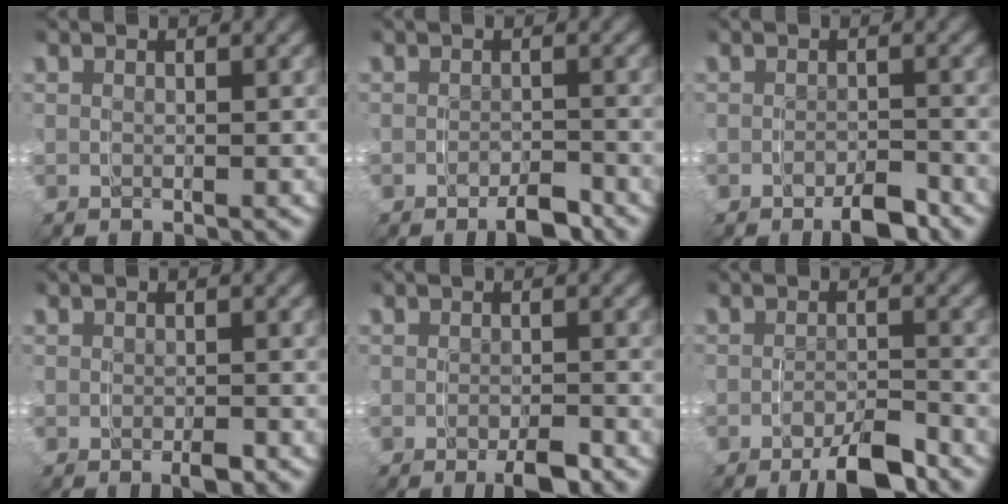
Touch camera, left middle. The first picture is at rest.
{"total": 1.5, "force": [-1.5, 0.2, 0.4], "torque": [0.000, 0.001, -0.028]}
{"total": 1.8, "force": [-1.6, 0.2, 0.7], "torque": [-0.005, 0.001, -0.031]}
{"total": 0.7, "force": [-0.6, 0.2, 0.4], "torque": [-0.005, -0.002, -0.010]}
{"total": 1.5, "force": [-1.2, 0.1, 0.9], "torque": [-0.010, -0.004, -0.019]}
{"total": 3.1, "force": [-2.5, 0.4, 1.7], "torque": [-0.020, -0.001, -0.047]}